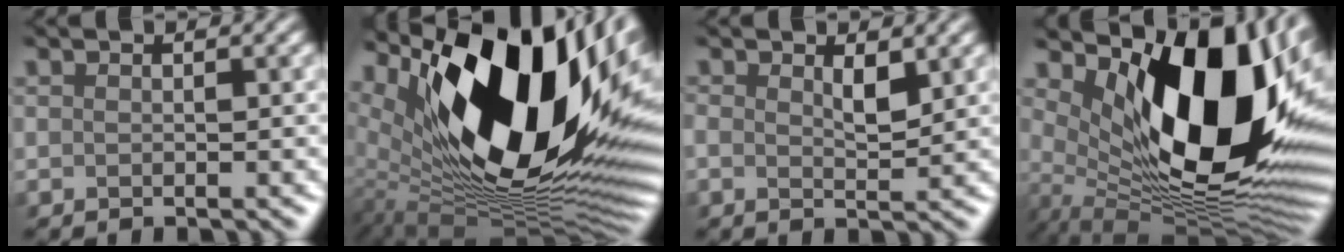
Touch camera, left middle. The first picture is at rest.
{"total": 19.0, "force": [7.3, 8.9, 15.1], "torque": [-0.249, 0.013, 0.128]}
{"total": 1.3, "force": [0.9, 0.1, 0.9], "torque": [-0.017, 0.008, 0.017]}
{"total": 14.9, "force": [3.6, 7.1, 12.6], "torque": [-0.177, -0.020, 0.075]}